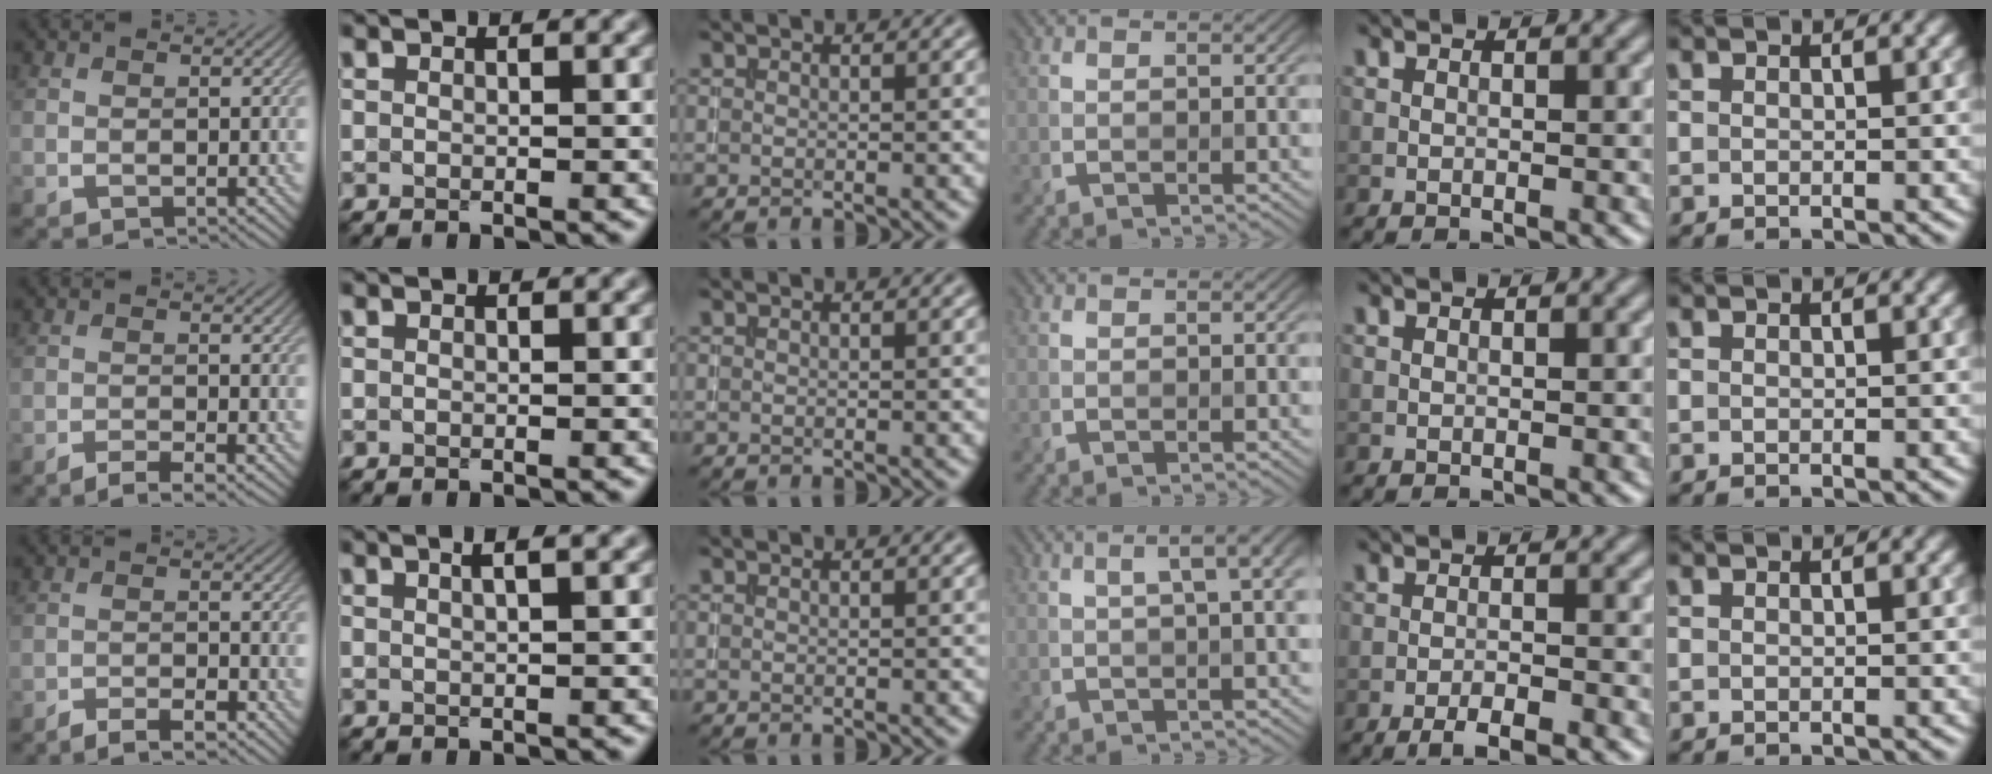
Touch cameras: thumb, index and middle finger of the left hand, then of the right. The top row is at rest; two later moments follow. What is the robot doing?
{"motion": "pour", "object": "almond"}